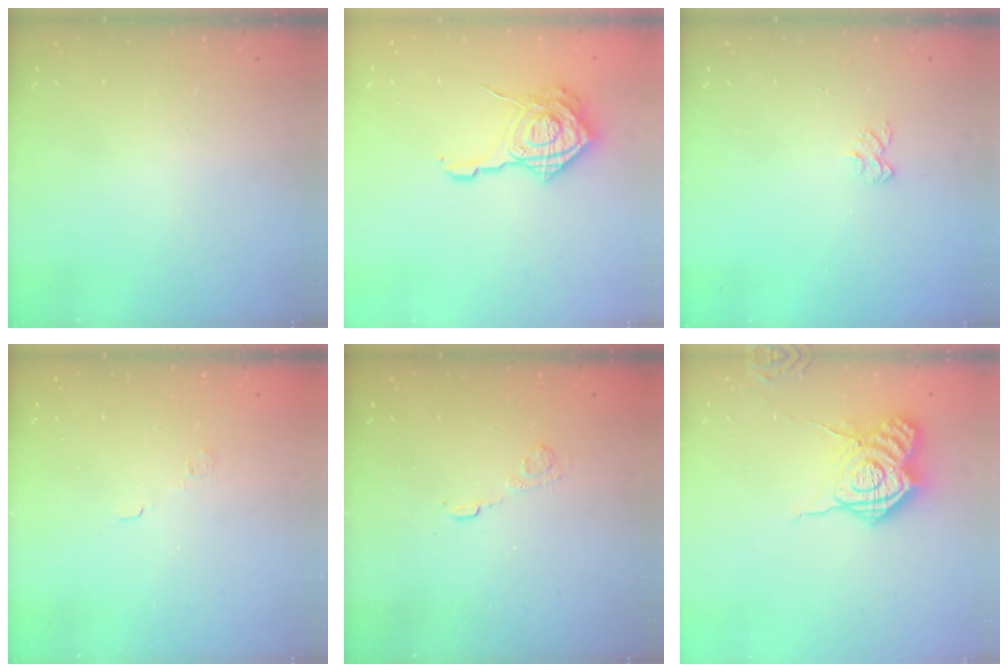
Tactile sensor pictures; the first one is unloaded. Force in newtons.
{"total": 17.6, "press": 17.6, "slide": 1.2}
{"total": 5.4, "press": 5.4, "slide": 0.5}
{"total": 3.6, "press": 3.5, "slide": 0.9}
{"total": 3.5, "press": 3.2, "slide": 1.4}
{"total": 15.9, "press": 15.9, "slide": 1.0}